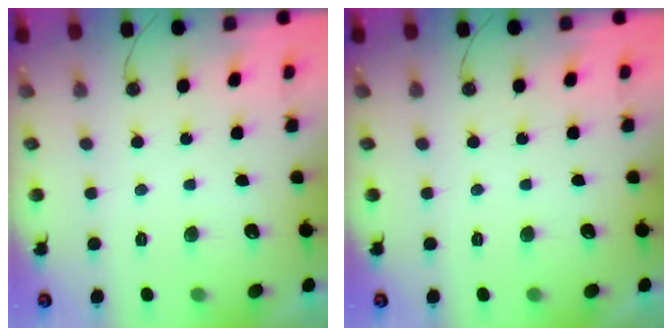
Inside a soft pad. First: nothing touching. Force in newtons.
{"total": 0.0}